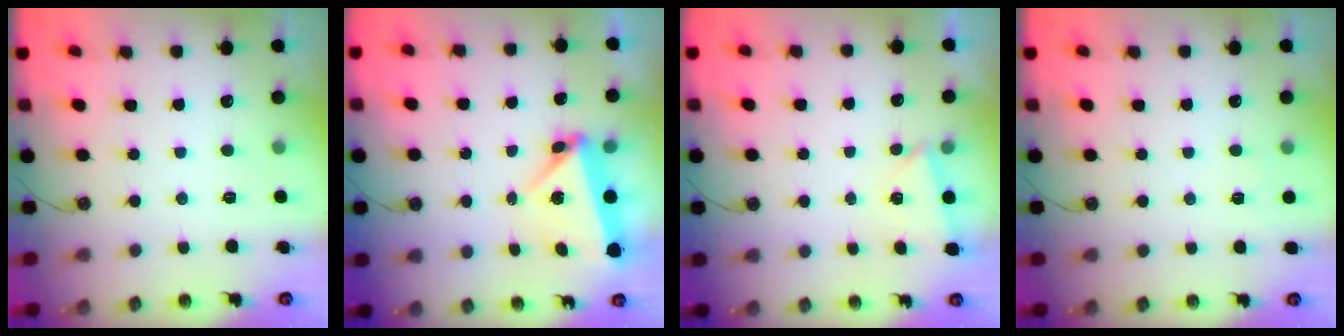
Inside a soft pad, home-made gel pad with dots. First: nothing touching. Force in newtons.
{"total": 5.5, "press": 5.3, "slide": 1.4}
{"total": 2.4, "press": 2.1, "slide": 1.1}
{"total": 2.7, "press": 2.4, "slide": 1.3}